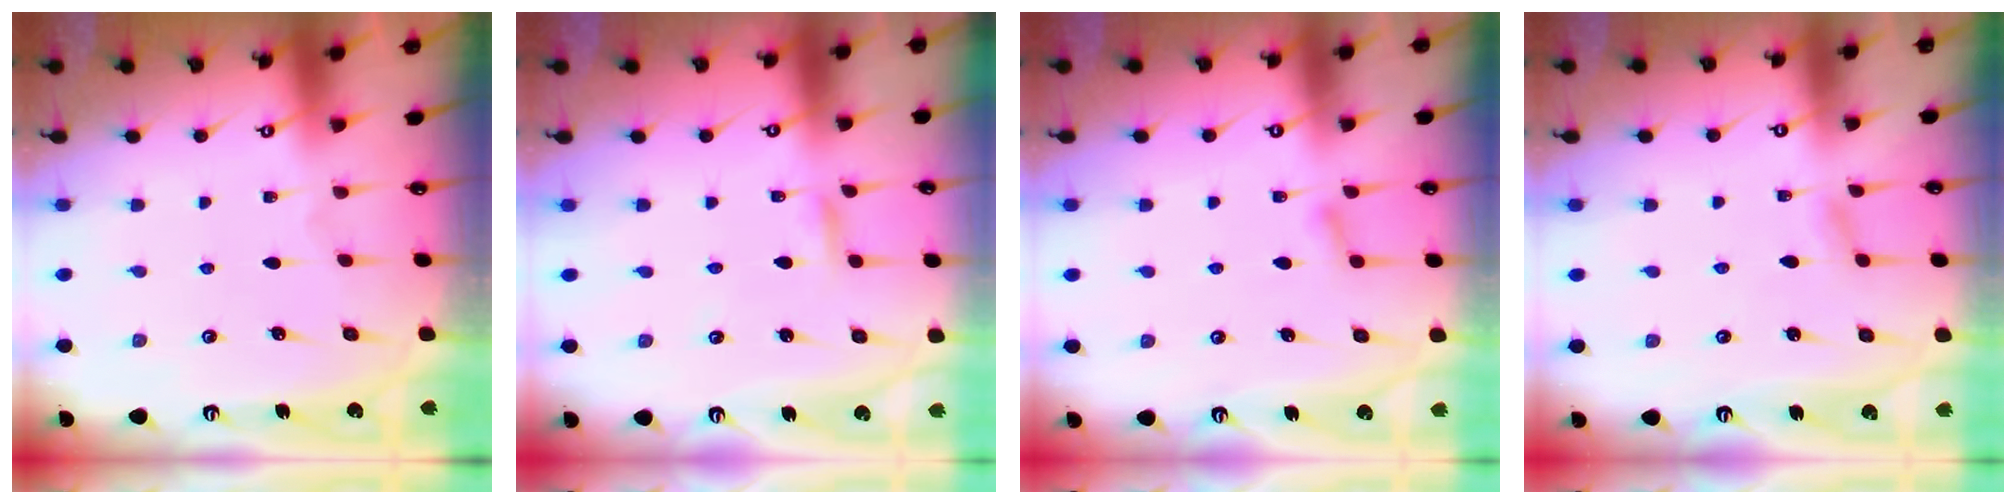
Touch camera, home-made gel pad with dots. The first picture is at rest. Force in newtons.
{"total": 2.4, "press": 2.4, "slide": 0.1}
{"total": 5.4, "press": 5.4, "slide": 0.8}
{"total": 3.8, "press": 3.8, "slide": 0.3}